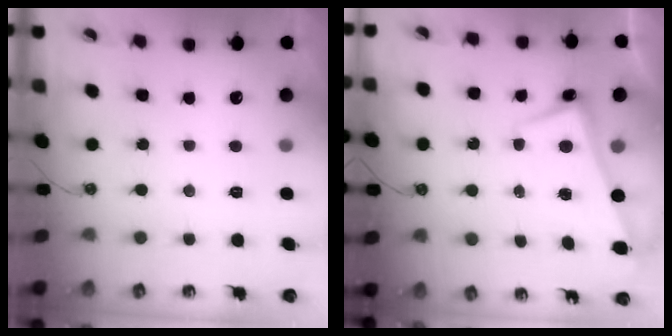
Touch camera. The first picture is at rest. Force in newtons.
{"total": 2.6, "press": 2.5, "slide": 0.8}